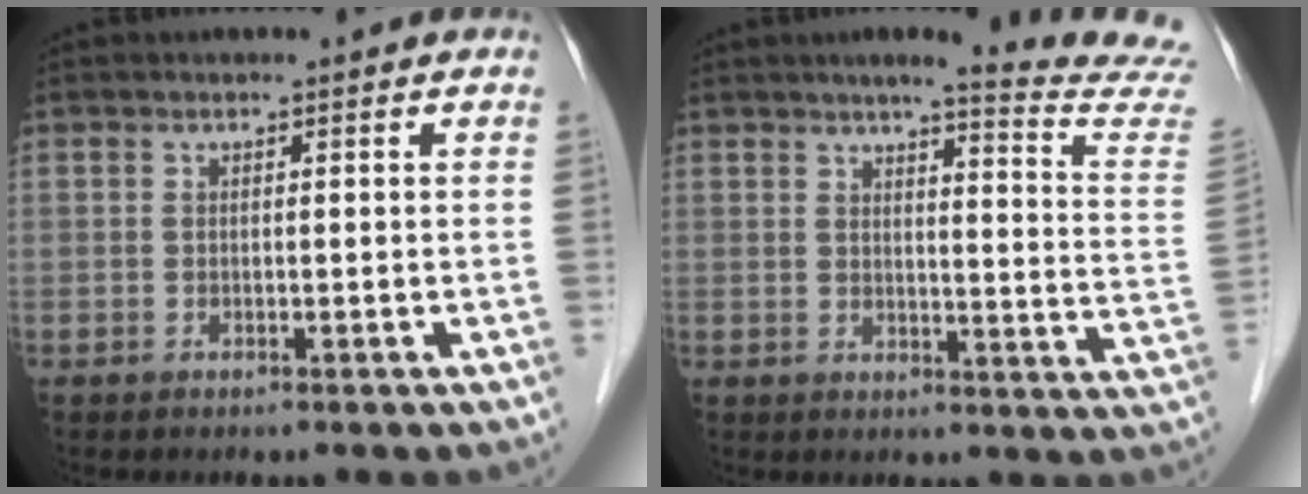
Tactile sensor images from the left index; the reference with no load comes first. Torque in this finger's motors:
{"motor_torque": [0.55, -0.60, 0.17, 0.04]}